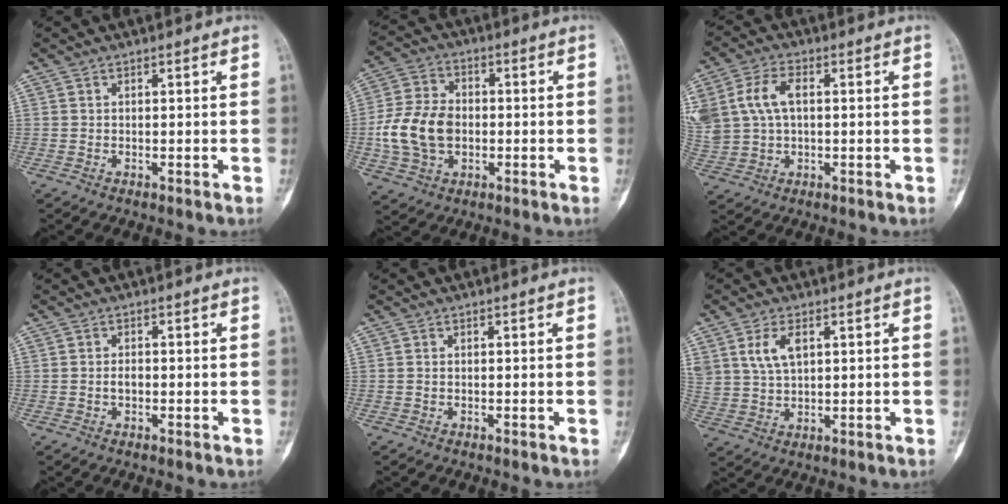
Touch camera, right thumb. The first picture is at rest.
{"total": 12.5, "force": [-1.5, 8.9, 8.7], "torque": [-0.159, 0.018, -0.030]}
{"total": 12.7, "force": [2.6, 8.2, 9.4], "torque": [-0.224, 0.014, 0.055]}
{"total": 1.5, "force": [-0.4, 0.9, 1.1], "torque": [-0.019, 0.004, -0.008]}
{"total": 0.0}
{"total": 6.3, "force": [2.5, 3.6, 4.6], "torque": [-0.087, -0.006, 0.058]}